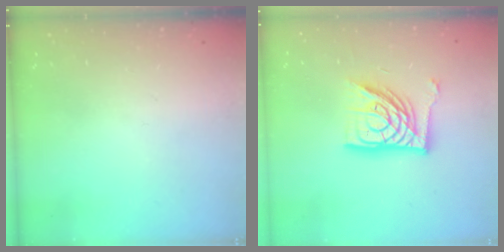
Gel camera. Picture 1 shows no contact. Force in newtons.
{"total": 17.3, "press": 17.3, "slide": 1.7}